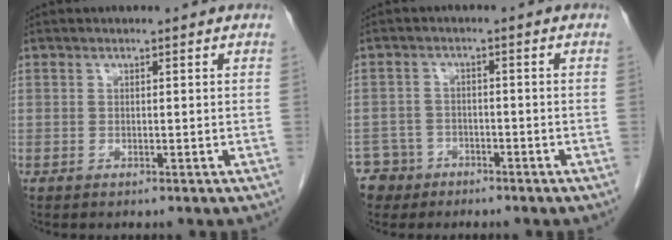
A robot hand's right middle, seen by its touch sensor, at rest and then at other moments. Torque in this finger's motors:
{"motor_torque": [1.02, -1.12, 0.35, 0.03]}